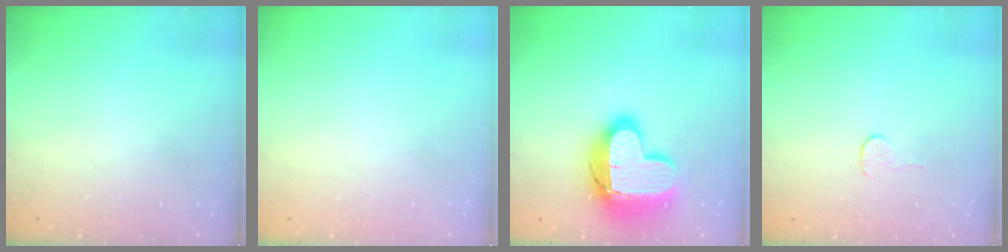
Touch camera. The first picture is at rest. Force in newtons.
{"total": 0.0}
{"total": 18.5, "press": 18.5, "slide": 1.2}
{"total": 3.0, "press": 3.0, "slide": 0.3}